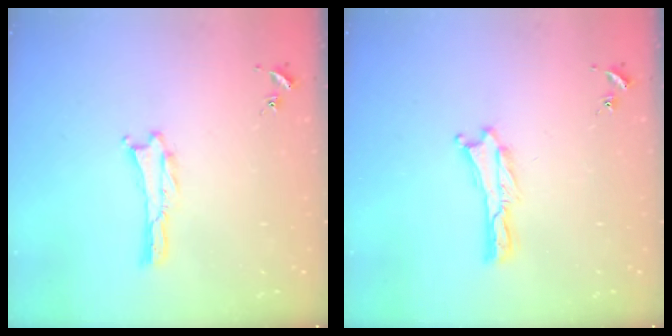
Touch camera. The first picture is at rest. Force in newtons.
{"total": 0.0}